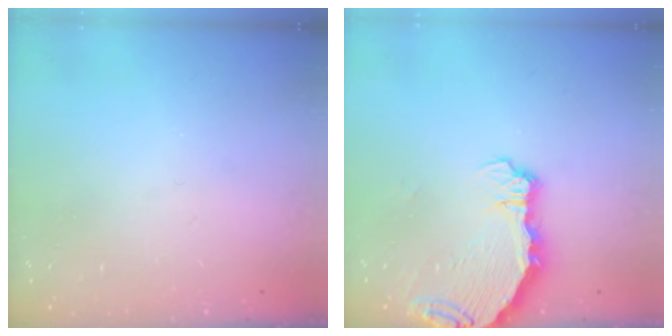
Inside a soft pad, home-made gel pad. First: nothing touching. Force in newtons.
{"total": 6.7, "press": 5.9, "slide": 3.3}